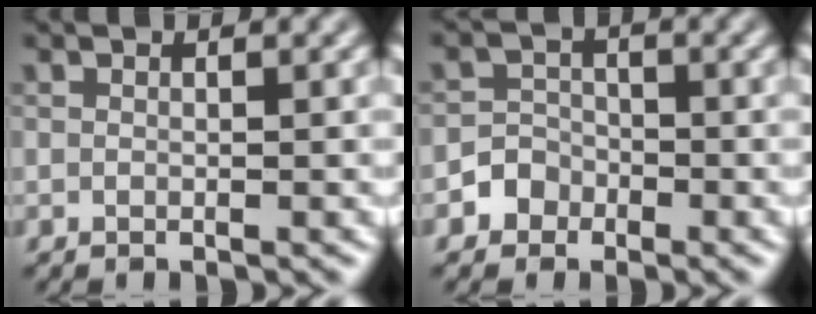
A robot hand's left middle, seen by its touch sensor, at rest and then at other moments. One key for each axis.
{"total": 2.6, "fx": -1.4, "fy": 2.1, "fz": 0.1, "tx": 0.026, "ty": 0.007, "tz": -0.034}